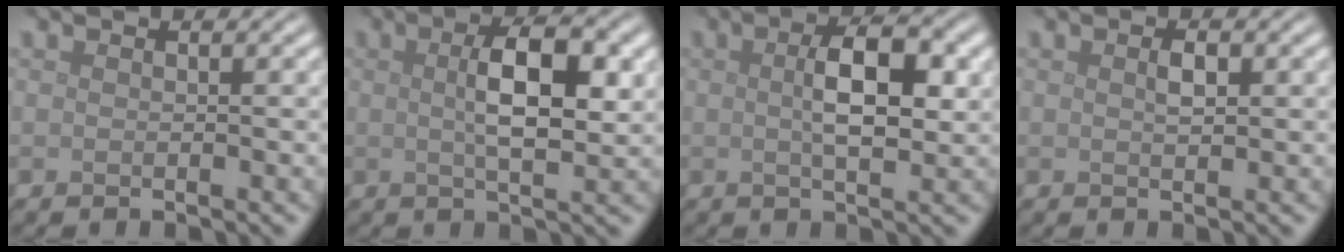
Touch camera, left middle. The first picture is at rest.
{"total": 6.0, "force": [1.0, 2.0, 5.6], "torque": [-0.093, 0.005, 0.016]}
{"total": 5.2, "force": [0.8, 1.9, 4.8], "torque": [-0.084, 0.004, 0.011]}
{"total": 1.2, "force": [0.3, 0.5, 1.1], "torque": [-0.022, 0.000, 0.007]}